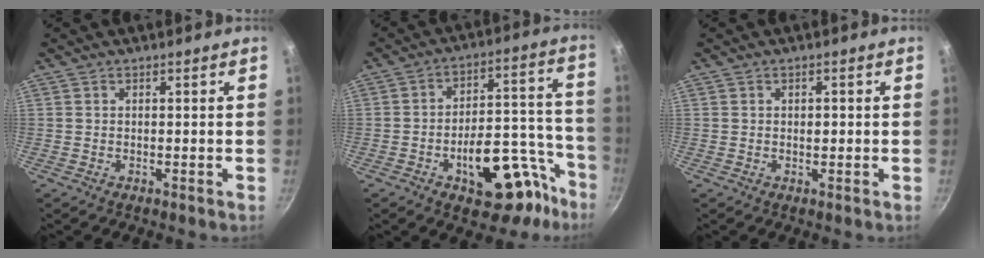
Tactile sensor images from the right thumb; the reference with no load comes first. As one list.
[{"total": 20.9, "force": [-10.8, 10.8, 14.3], "torque": [-0.121, 0.081, -0.147]}, {"total": 1.6, "force": [0.1, 1.0, 1.2], "torque": [-0.014, 0.004, 0.002]}]